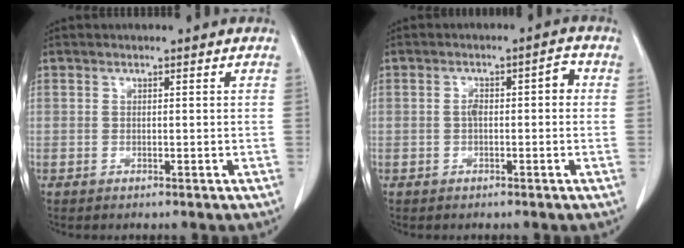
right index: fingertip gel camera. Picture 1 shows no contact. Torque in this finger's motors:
{"motor_torque": [0.26, -0.04, 0.05, 0.03]}